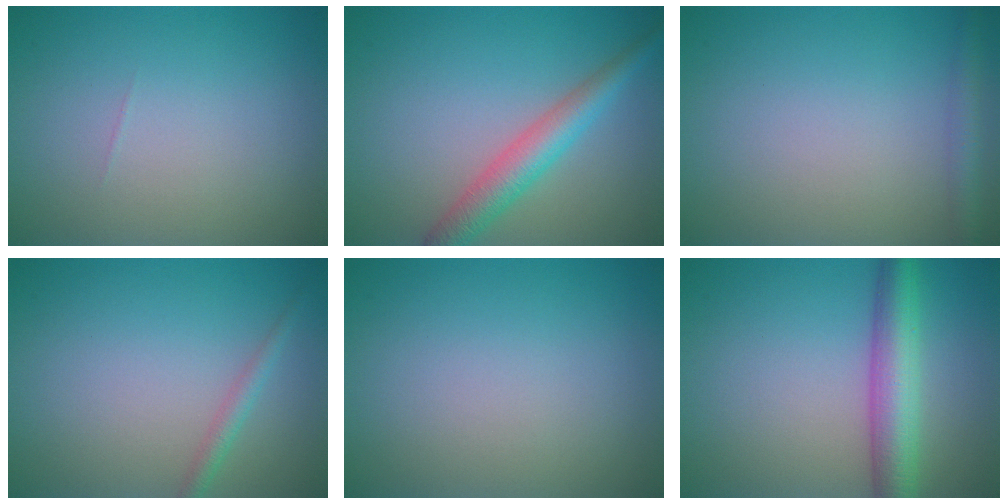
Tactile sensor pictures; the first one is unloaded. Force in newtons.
{"total": 3.9, "press": 3.9, "slide": 0.1}
{"total": 2.1, "press": 2.1, "slide": 0.1}
{"total": 1.4, "press": 1.4, "slide": 0.0}
{"total": 0.0}
{"total": 5.5, "press": 5.5, "slide": 0.2}